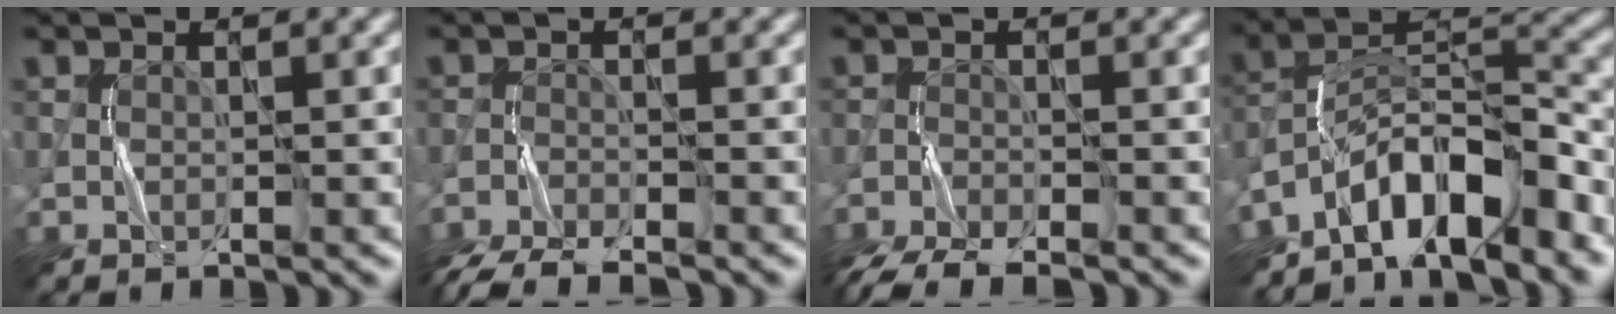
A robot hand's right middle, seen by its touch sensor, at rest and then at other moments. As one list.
[{"total": 6.5, "force": [-5.9, 1.3, 2.3], "torque": [-0.046, -0.027, -0.106]}, {"total": 5.9, "force": [-5.2, 1.3, 2.4], "torque": [-0.046, -0.028, -0.097]}, {"total": 9.4, "force": [-6.7, 3.1, 5.8], "torque": [-0.084, 0.012, -0.126]}]